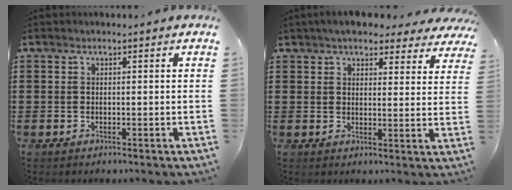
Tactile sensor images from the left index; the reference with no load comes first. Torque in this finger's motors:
{"motor_torque": [2.14, 0.00, 1.05, 0.21]}